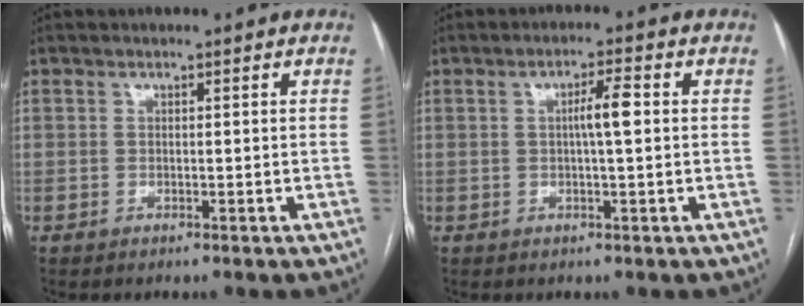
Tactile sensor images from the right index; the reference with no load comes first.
{"total": 3.7, "force": [0.3, 0.2, 3.7], "torque": [-0.064, 0.005, 0.004]}